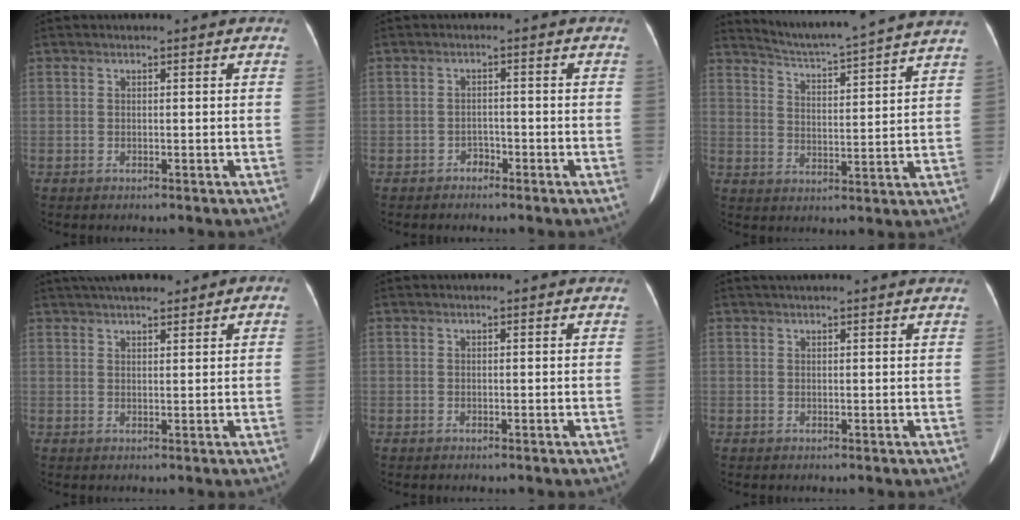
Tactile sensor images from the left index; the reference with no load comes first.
{"total": 1.6, "force": [-1.3, 0.8, 0.2], "torque": [-0.006, 0.001, -0.024]}
{"total": 17.0, "force": [15.9, -1.2, 6.0], "torque": [-0.108, -0.026, 0.213]}
{"total": 7.2, "force": [5.3, 2.0, 4.4], "torque": [-0.066, 0.024, 0.084]}
{"total": 0.0}
{"total": 5.7, "force": [5.0, 0.3, 2.5], "torque": [-0.033, 0.034, 0.063]}